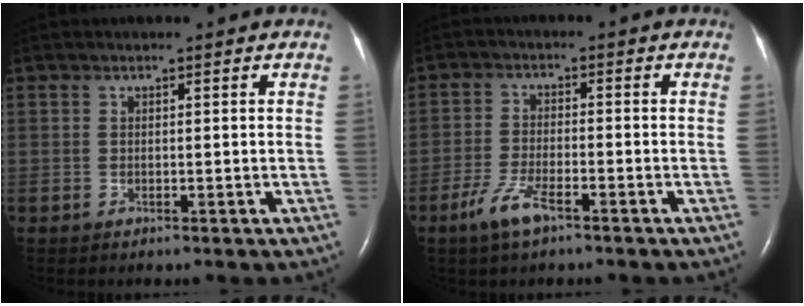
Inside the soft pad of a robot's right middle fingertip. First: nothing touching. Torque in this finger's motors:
{"motor_torque": [0.84, -0.67, 0.29, 0.06]}